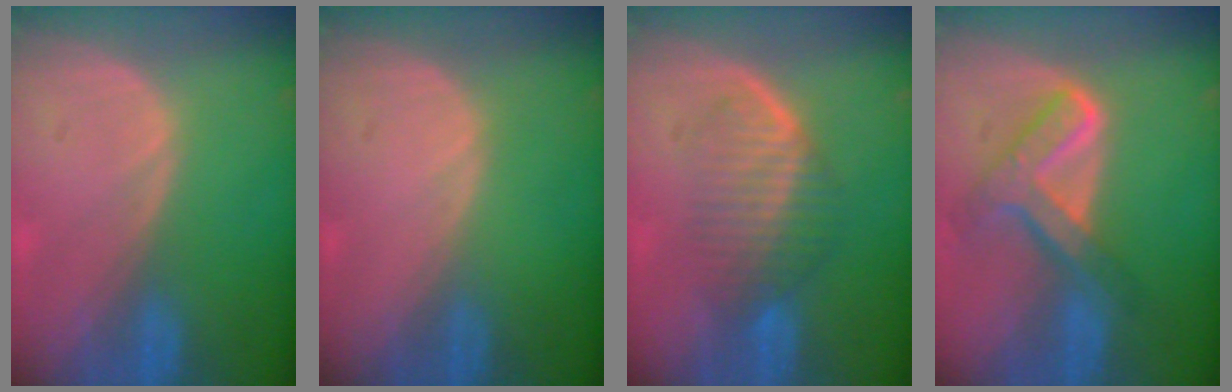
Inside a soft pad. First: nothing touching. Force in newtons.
{"total": 0.0}
{"total": 6.2, "press": 6.1, "slide": 1.0}
{"total": 7.7, "press": 6.5, "slide": 4.1}